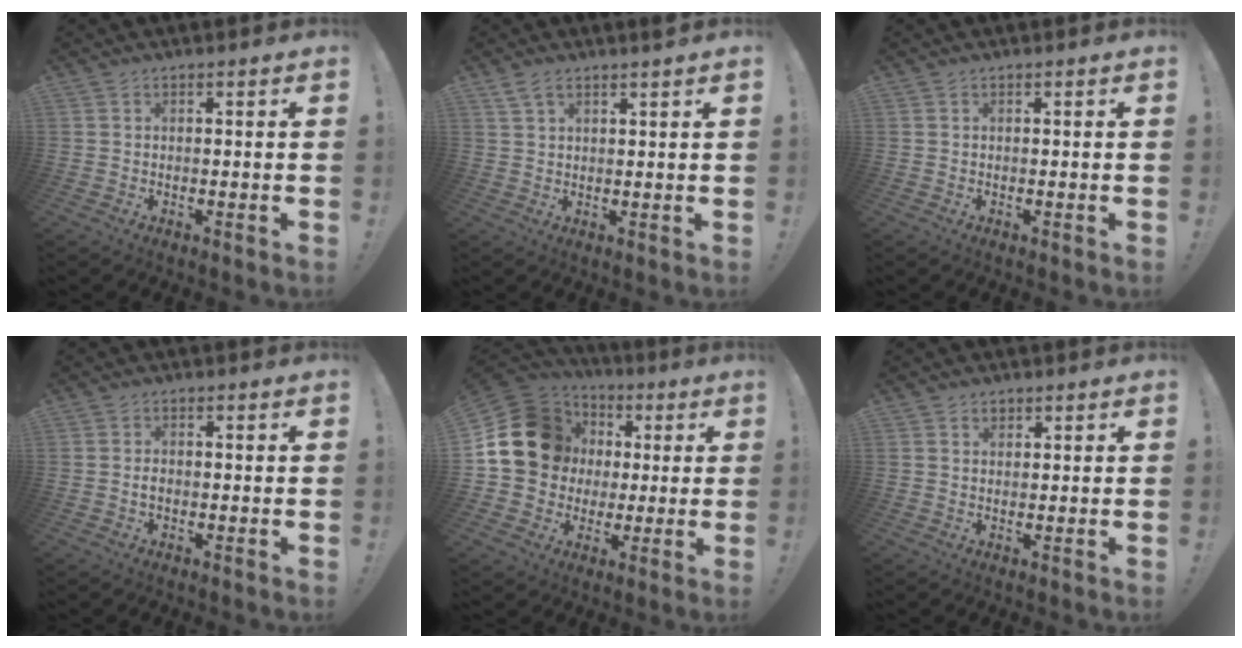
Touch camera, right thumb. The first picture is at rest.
{"total": 3.5, "force": [2.6, 0.7, 2.2], "torque": [-0.042, -0.008, 0.046]}
{"total": 0.0}
{"total": 1.2, "force": [-0.8, 0.7, 0.6], "torque": [-0.010, 0.004, -0.014]}
{"total": 19.7, "force": [3.7, 17.1, 9.0], "torque": [-0.143, -0.006, 0.094]}
{"total": 1.5, "force": [0.9, 1.2, 0.3], "torque": [0.002, -0.001, 0.015]}